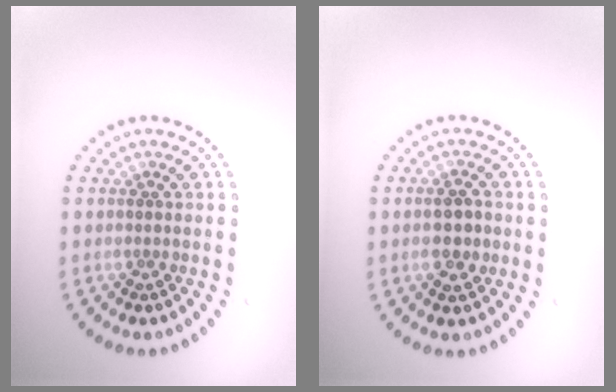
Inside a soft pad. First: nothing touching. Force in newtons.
{"total": 2.3, "press": 2.3, "slide": 0.3}